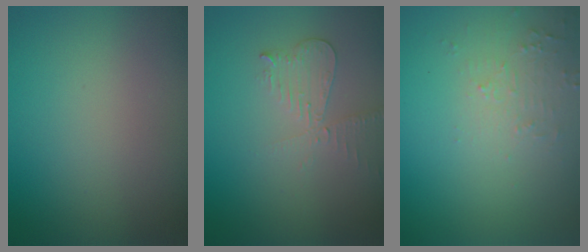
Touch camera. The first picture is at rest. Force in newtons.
{"total": 2.4, "press": 2.4, "slide": 0.5}
{"total": 2.1, "press": 2.0, "slide": 0.5}